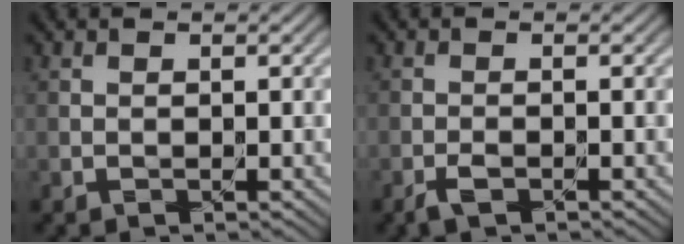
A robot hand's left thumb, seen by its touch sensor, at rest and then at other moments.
{"total": 1.6, "force": [-1.2, 0.5, 1.0], "torque": [-0.018, 0.000, -0.025]}